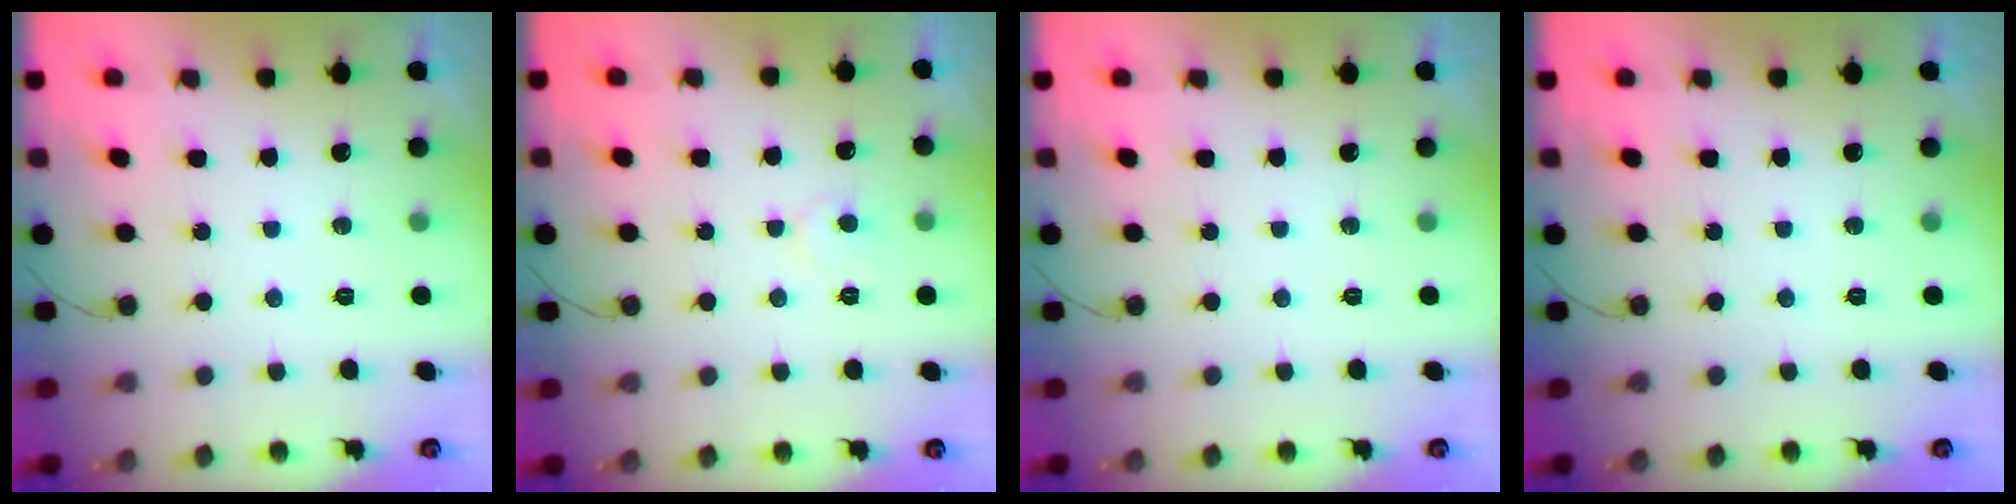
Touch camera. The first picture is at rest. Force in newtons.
{"total": 4.7, "press": 4.7, "slide": 0.4}
{"total": 0.0}
{"total": 0.0}